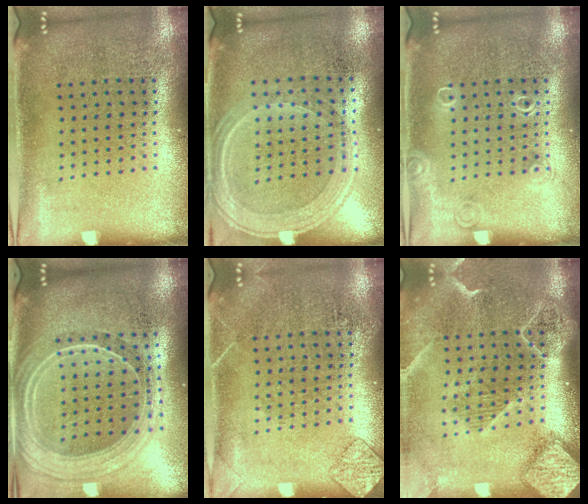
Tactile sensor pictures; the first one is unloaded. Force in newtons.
{"total": 1.2, "press": 1.1, "slide": 0.3}
{"total": 1.0, "press": 1.0, "slide": 0.3}
{"total": 2.4, "press": 2.0, "slide": 1.2}
{"total": 1.4, "press": 1.4, "slide": 0.1}
{"total": 2.5, "press": 2.0, "slide": 1.4}